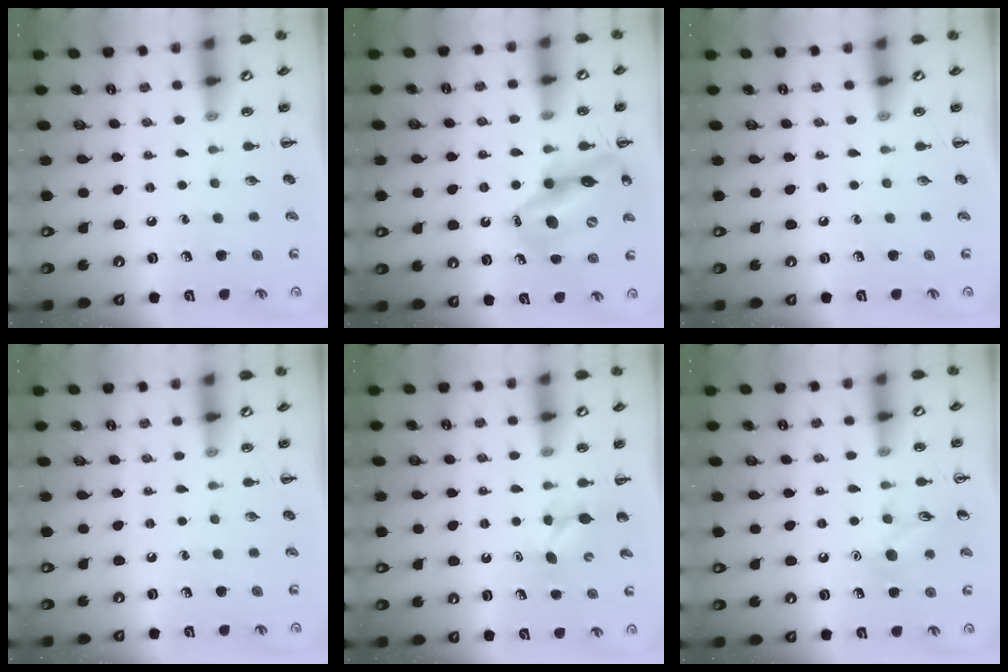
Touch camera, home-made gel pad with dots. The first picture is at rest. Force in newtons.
{"total": 15.8, "press": 15.0, "slide": 4.9}
{"total": 0.0}
{"total": 0.0}
{"total": 4.5, "press": 4.4, "slide": 1.3}
{"total": 9.6, "press": 9.6, "slide": 0.9}